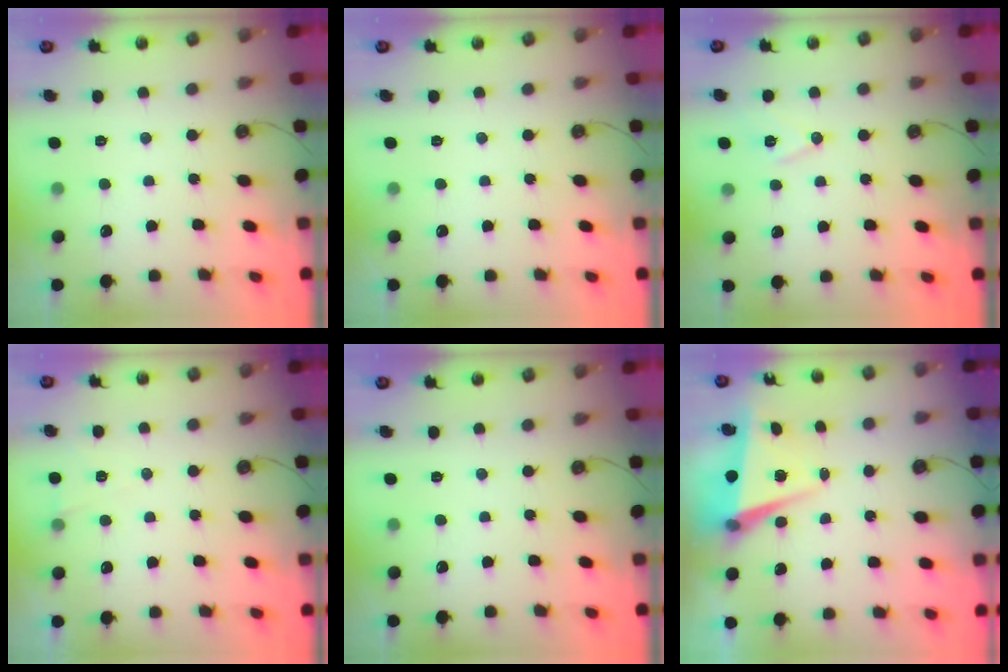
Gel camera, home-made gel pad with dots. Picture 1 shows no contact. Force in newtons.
{"total": 0.0}
{"total": 8.6, "press": 7.8, "slide": 3.6}
{"total": 5.1, "press": 2.5, "slide": 4.4}
{"total": 0.0}
{"total": 5.2, "press": 5.0, "slide": 1.1}